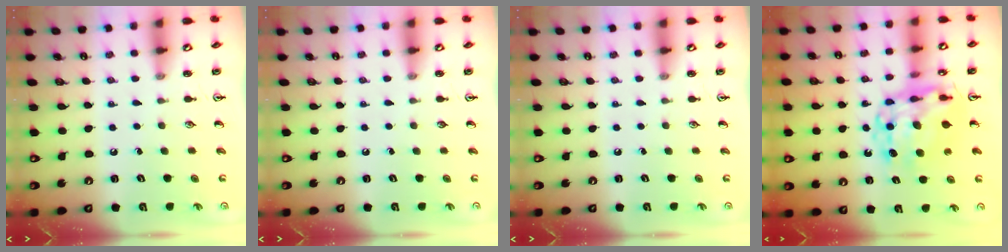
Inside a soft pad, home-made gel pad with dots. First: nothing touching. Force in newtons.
{"total": 0.0}
{"total": 0.0}
{"total": 12.6, "press": 12.5, "slide": 1.1}